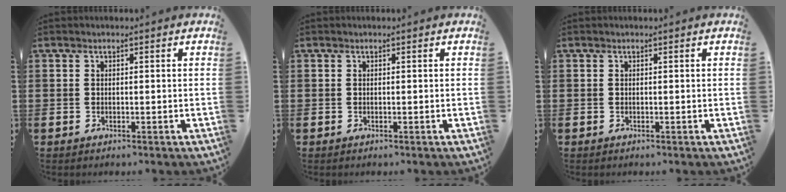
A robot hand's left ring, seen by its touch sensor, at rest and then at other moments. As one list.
[{"total": 0.0}, {"total": 0.0}]